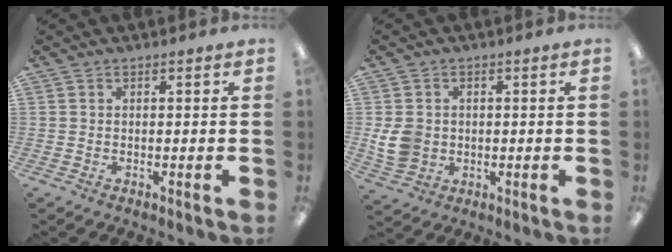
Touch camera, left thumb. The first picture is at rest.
{"total": 6.4, "force": [-0.1, 5.5, 3.2], "torque": [-0.066, 0.008, 0.004]}